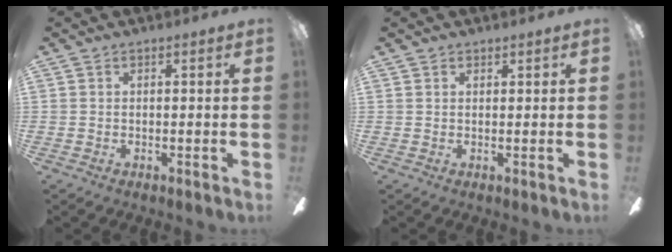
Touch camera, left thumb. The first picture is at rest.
{"total": 1.0, "force": [0.9, 0.4, 0.0], "torque": [0.000, -0.001, 0.017]}